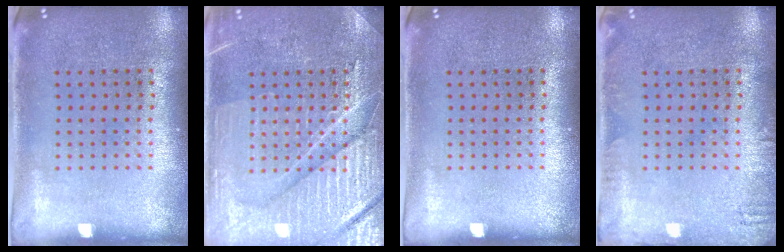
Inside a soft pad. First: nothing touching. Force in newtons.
{"total": 6.4, "press": 6.3, "slide": 0.8}
{"total": 0.0}
{"total": 1.4, "press": 1.3, "slide": 0.2}